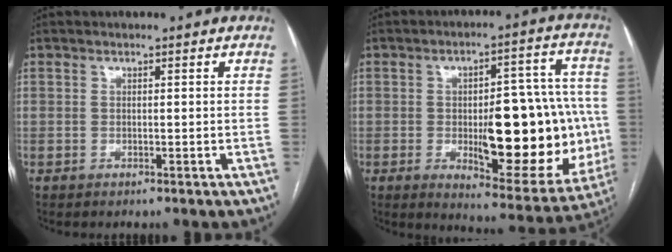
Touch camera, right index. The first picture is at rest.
{"total": 21.9, "force": [-3.0, 7.5, 20.3], "torque": [-0.217, 0.020, -0.015]}